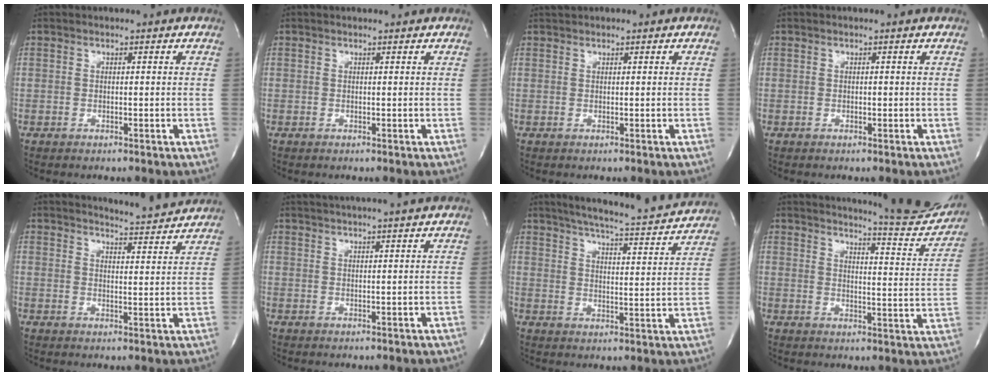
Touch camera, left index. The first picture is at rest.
{"total": 1.3, "force": [1.2, 0.3, 0.1], "torque": [-0.011, 0.008, 0.014]}
{"total": 0.0}
{"total": 0.5, "force": [0.4, 0.3, 0.1], "torque": [-0.008, 0.005, 0.005]}
{"total": 7.0, "force": [6.9, -0.7, 0.5], "torque": [-0.025, -0.018, 0.089]}
{"total": 10.7, "force": [9.7, -0.8, 4.4], "torque": [-0.080, 0.015, 0.128]}
{"total": 18.4, "force": [17.0, 1.2, 7.0], "torque": [-0.110, -0.033, 0.217]}
{"total": 17.2, "force": [16.6, 0.5, 4.7], "torque": [-0.073, -0.094, 0.194]}